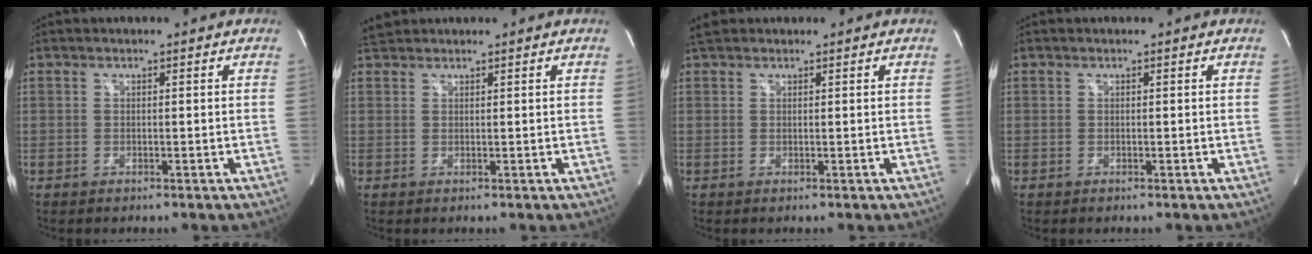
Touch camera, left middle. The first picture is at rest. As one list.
[{"total": 1.8, "force": [1.8, 0.3, 0.0], "torque": [-0.009, 0.014, 0.038]}, {"total": 1.8, "force": [1.6, 0.8, 0.4], "torque": [-0.013, 0.019, 0.029]}, {"total": 0.0}]